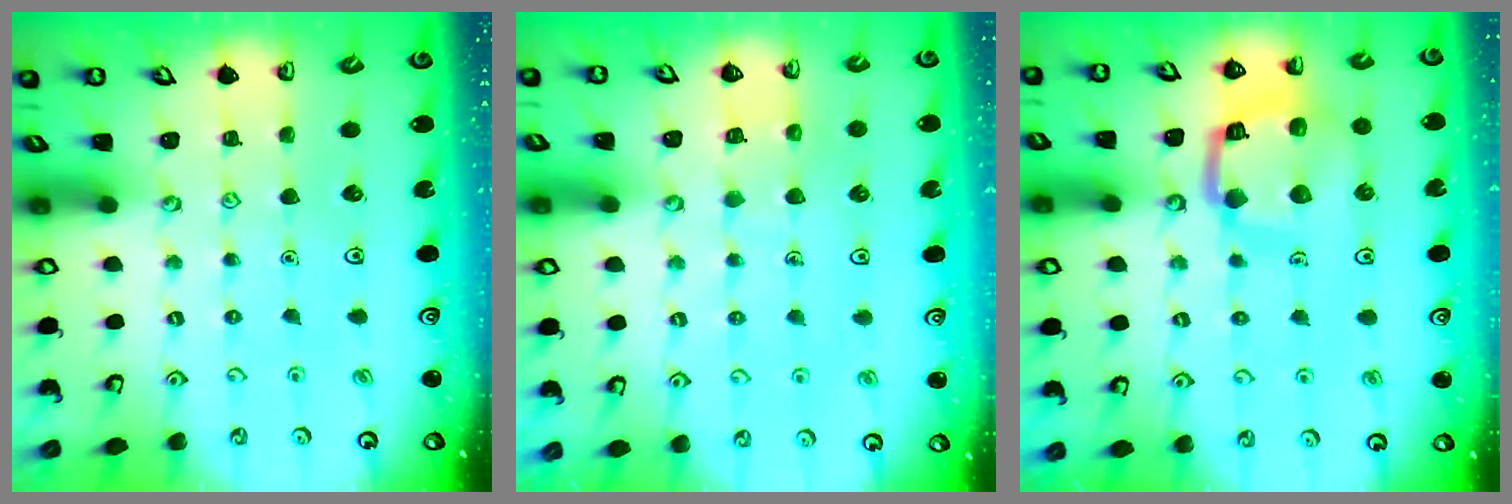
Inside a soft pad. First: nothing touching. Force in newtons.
{"total": 6.3, "press": 6.3, "slide": 0.4}
{"total": 15.5, "press": 15.4, "slide": 1.7}